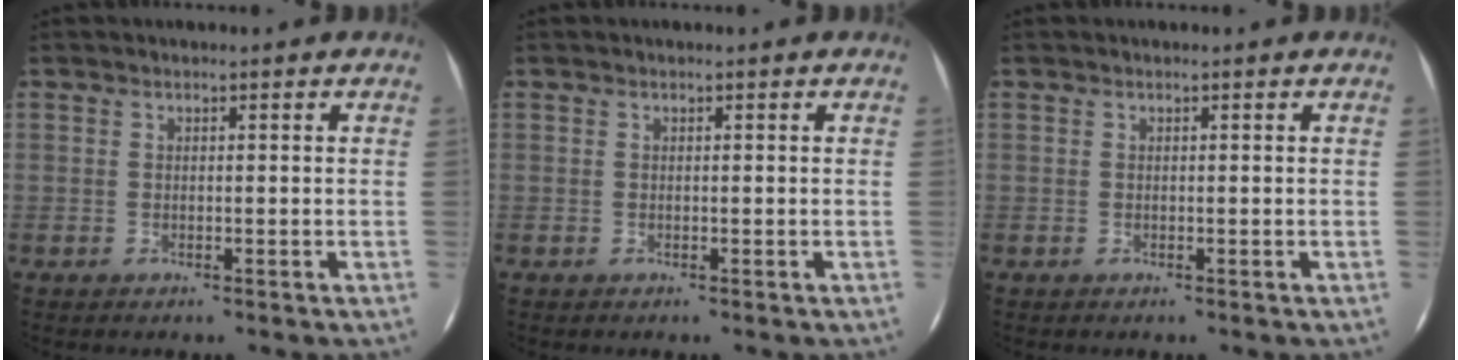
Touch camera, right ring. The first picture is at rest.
{"total": 0.0}
{"total": 0.0}